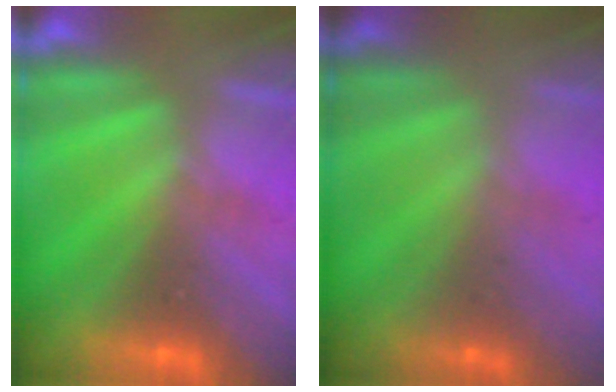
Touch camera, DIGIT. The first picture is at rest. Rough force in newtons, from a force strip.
{"total": 1.8}